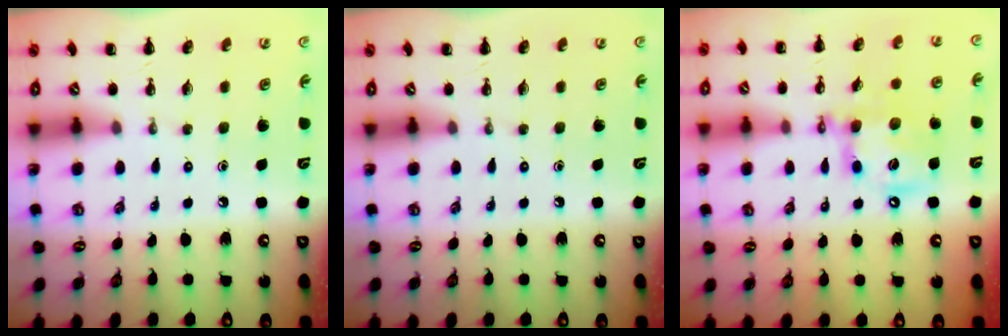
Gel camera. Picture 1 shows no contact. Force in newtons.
{"total": 0.0}
{"total": 15.4, "press": 15.1, "slide": 2.8}